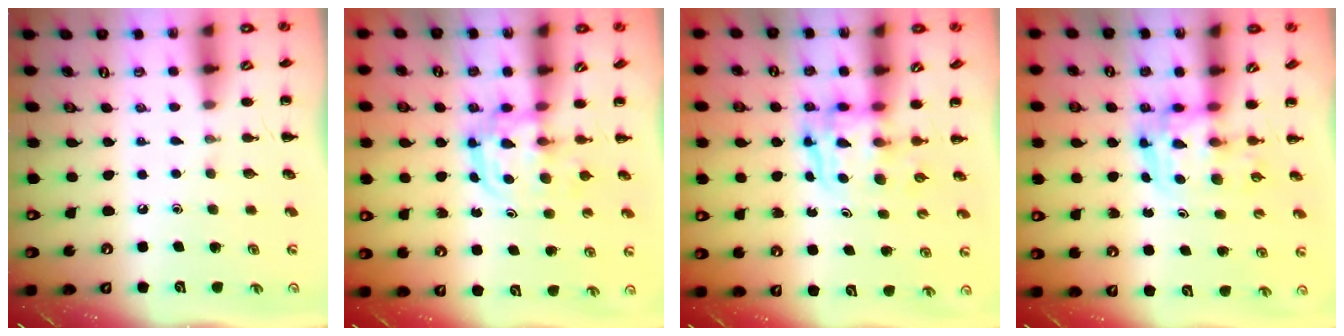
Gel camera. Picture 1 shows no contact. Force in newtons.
{"total": 3.1, "press": 3.1, "slide": 0.4}
{"total": 3.5, "press": 3.5, "slide": 0.3}
{"total": 3.5, "press": 3.4, "slide": 0.6}